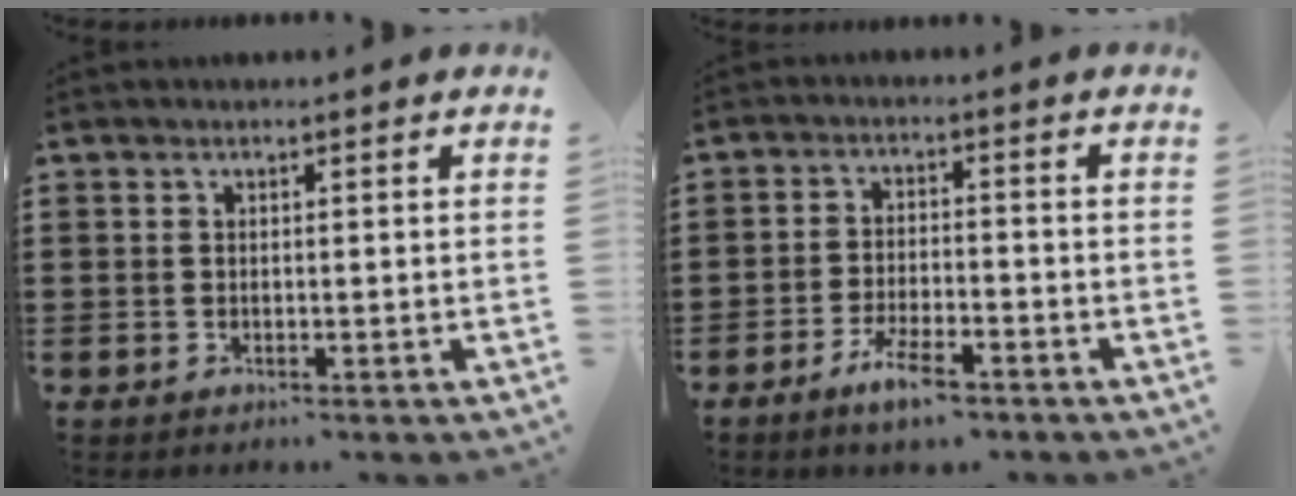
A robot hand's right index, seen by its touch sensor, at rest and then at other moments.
{"total": 5.4, "force": [-3.7, 1.3, 3.7], "torque": [-0.080, -0.004, -0.070]}